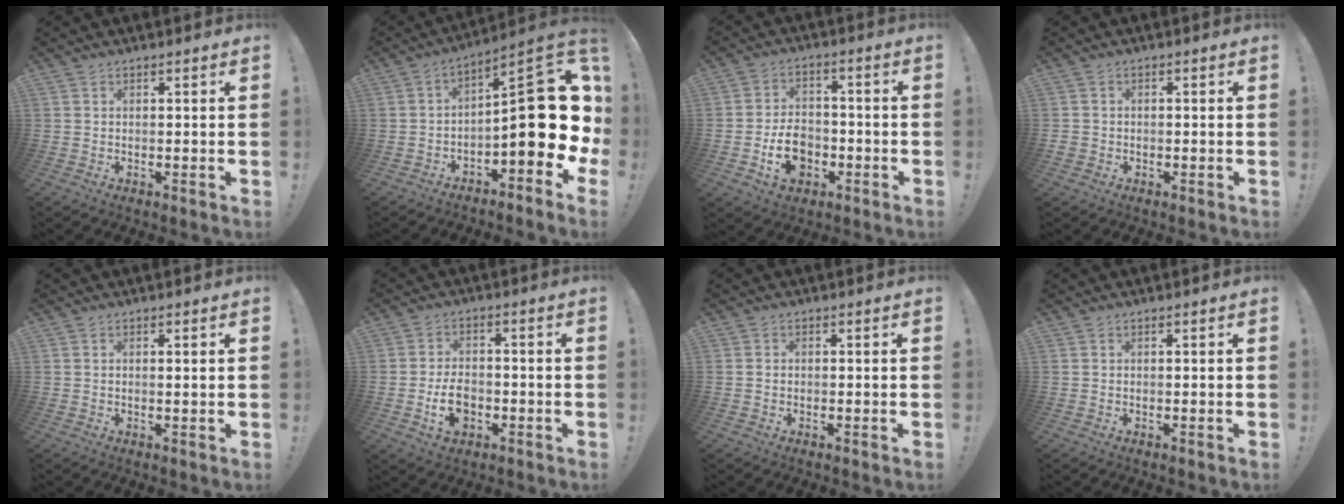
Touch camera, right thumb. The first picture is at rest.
{"total": 19.2, "force": [-1.9, 6.7, 17.9], "torque": [-0.239, 0.009, -0.026]}
{"total": 10.6, "force": [-3.6, 7.9, 6.1], "torque": [-0.089, 0.020, -0.062]}
{"total": 1.9, "force": [-0.8, 1.5, 0.7], "torque": [-0.010, 0.005, -0.015]}
{"total": 1.0, "force": [0.5, -0.2, 0.8], "torque": [0.000, -0.007, 0.004]}
{"total": 7.9, "force": [-2.5, 5.5, 5.1], "torque": [-0.076, 0.007, -0.043]}
{"total": 0.7, "force": [-0.2, 0.6, 0.2], "torque": [-0.003, 0.002, -0.003]}
{"total": 0.0}